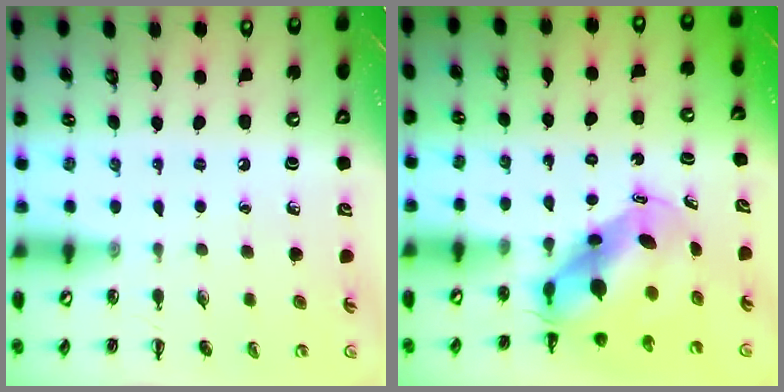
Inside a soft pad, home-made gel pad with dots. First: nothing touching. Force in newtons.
{"total": 7.0, "press": 6.7, "slide": 2.3}